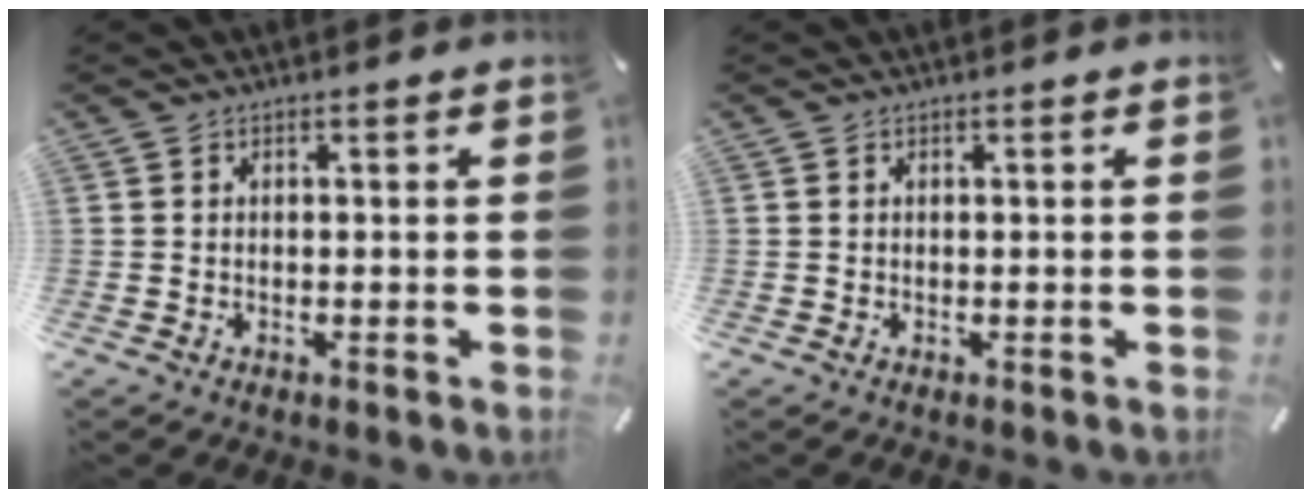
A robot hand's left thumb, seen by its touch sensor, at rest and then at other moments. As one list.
[{"total": 0.0}]